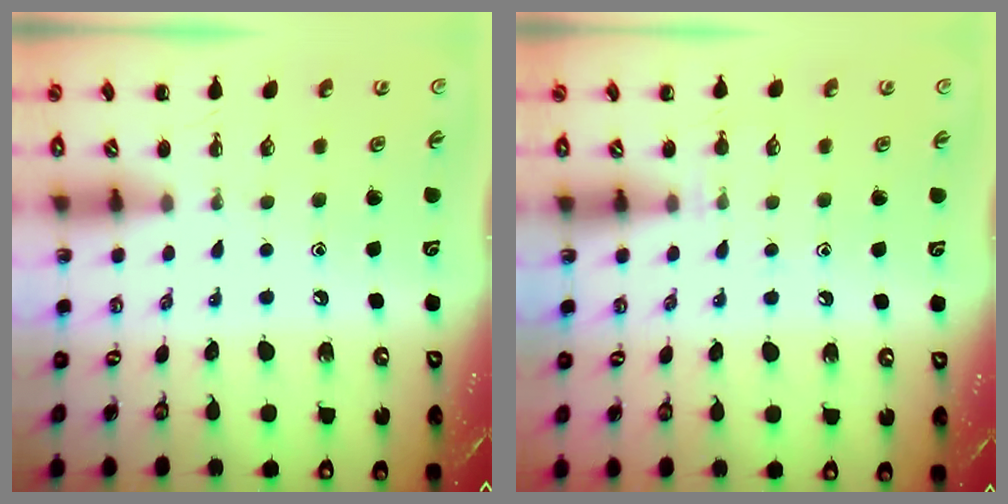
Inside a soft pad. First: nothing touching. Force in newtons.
{"total": 4.9, "press": 4.6, "slide": 1.7}